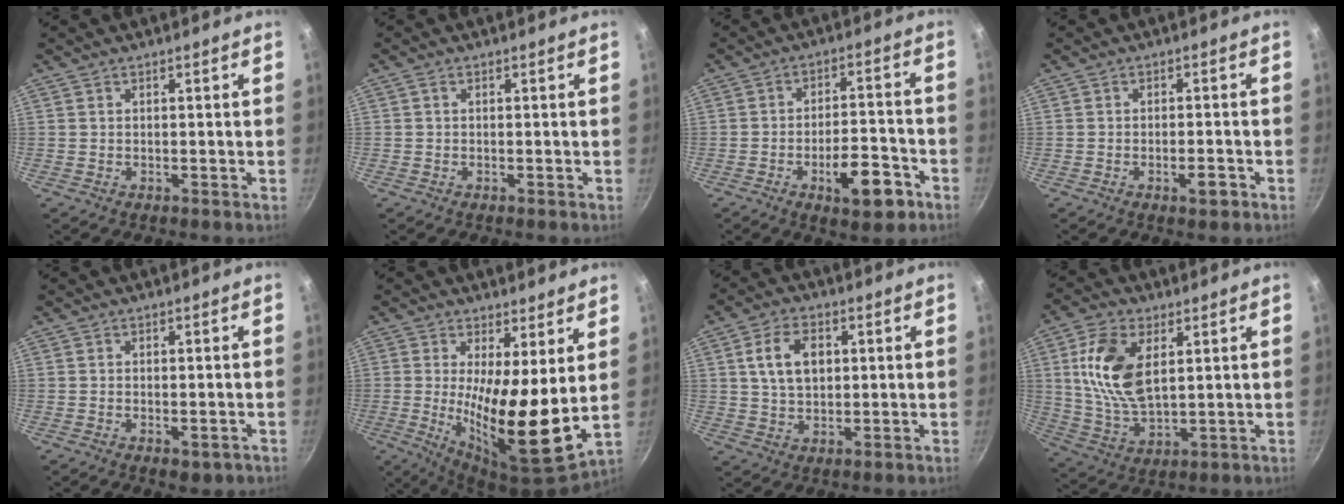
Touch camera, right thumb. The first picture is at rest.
{"total": 0.6, "force": [0.1, 0.4, 0.4], "torque": [-0.008, 0.003, 0.002]}
{"total": 10.5, "force": [-5.0, 4.4, 8.1], "torque": [-0.093, 0.035, -0.068]}
{"total": 3.2, "force": [-1.6, 1.2, 2.5], "torque": [-0.031, 0.012, -0.023]}
{"total": 2.9, "force": [-1.2, 1.5, 2.2], "torque": [-0.027, -0.003, -0.014]}
{"total": 15.3, "force": [2.2, 3.8, 14.7], "torque": [-0.245, -0.048, 0.035]}
{"total": 8.8, "force": [1.9, 5.7, 6.4], "torque": [-0.100, 0.002, 0.034]}
{"total": 14.1, "force": [3.8, 7.6, 11.2], "torque": [-0.211, -0.015, 0.080]}